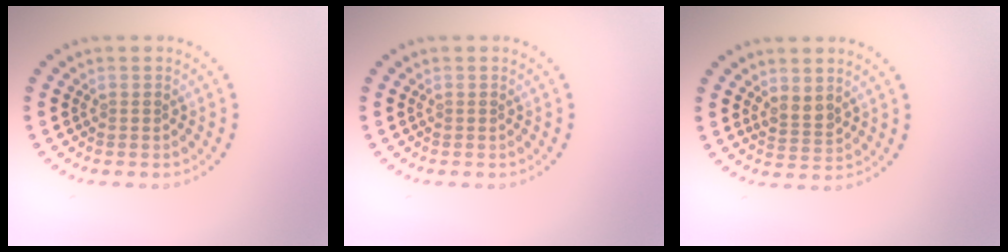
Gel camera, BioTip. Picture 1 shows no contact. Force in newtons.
{"total": 0.0}
{"total": 1.8, "press": 1.5, "slide": 0.9}